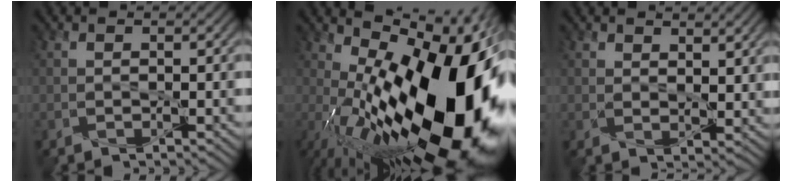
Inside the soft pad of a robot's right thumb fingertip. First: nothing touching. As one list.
[{"total": 22.6, "force": [-2.2, 10.9, 19.7], "torque": [-0.321, -0.012, -0.039]}, {"total": 3.4, "force": [2.6, 1.5, 1.7], "torque": [-0.036, -0.002, 0.049]}]